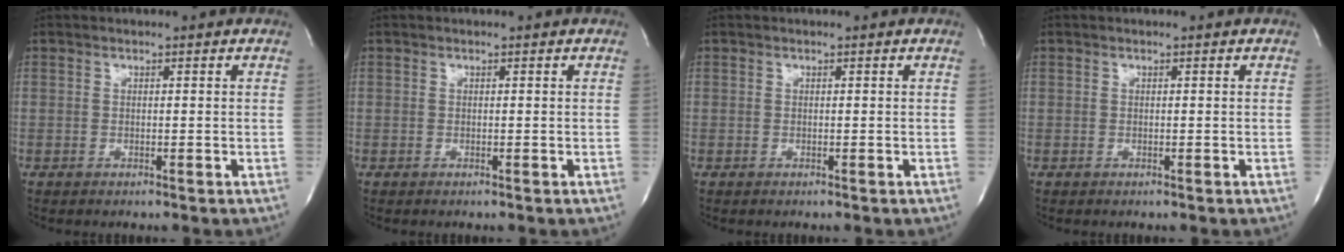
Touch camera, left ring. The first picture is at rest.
{"total": 0.0}
{"total": 0.0}
{"total": 0.0}